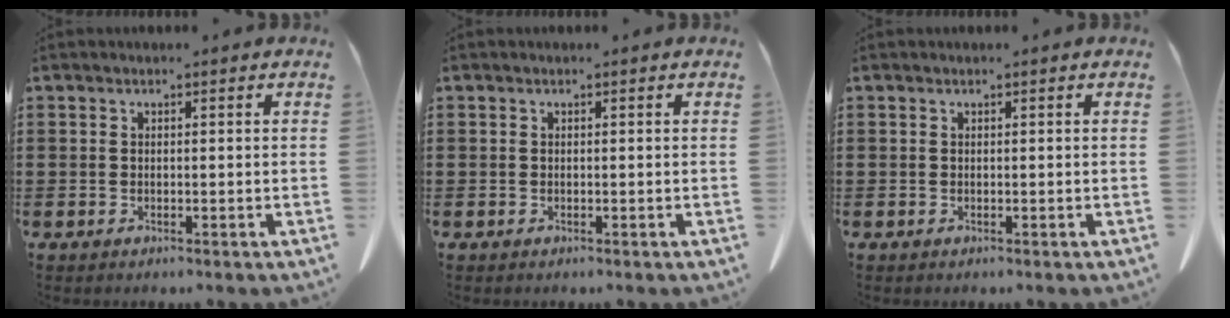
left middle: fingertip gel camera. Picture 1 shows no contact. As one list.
[{"total": 0.0}, {"total": 0.0}]